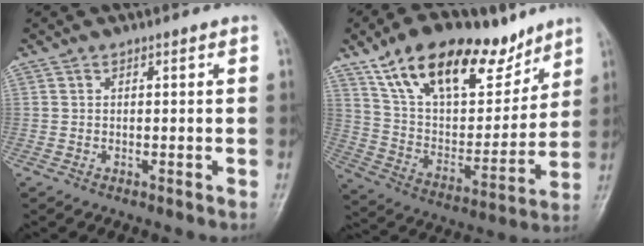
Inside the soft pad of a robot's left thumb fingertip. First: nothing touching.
{"total": 24.5, "force": [16.0, 11.6, 14.4], "torque": [-0.196, -0.042, 0.279]}